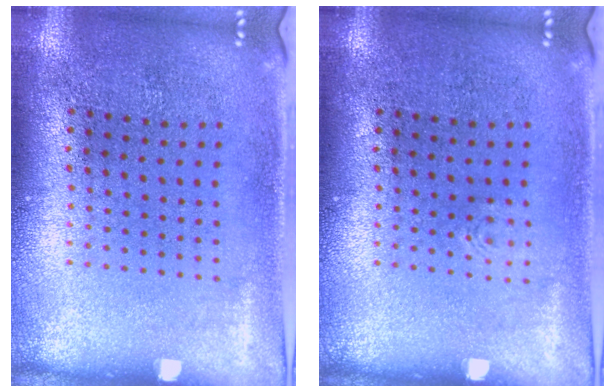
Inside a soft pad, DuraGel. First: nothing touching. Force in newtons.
{"total": 0.6, "press": 0.6, "slide": 0.1}